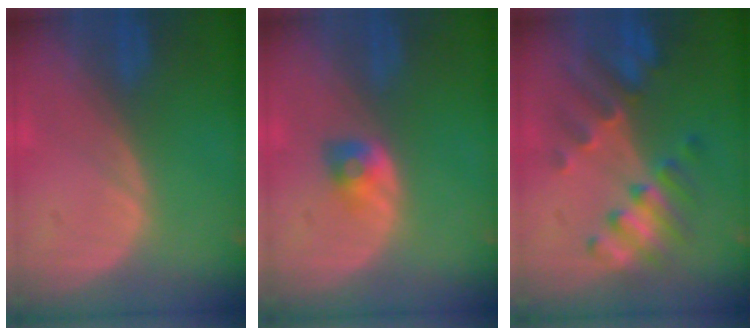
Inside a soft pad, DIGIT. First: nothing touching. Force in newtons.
{"total": 2.6, "press": 2.4, "slide": 1.0}
{"total": 7.6, "press": 7.5, "slide": 1.1}